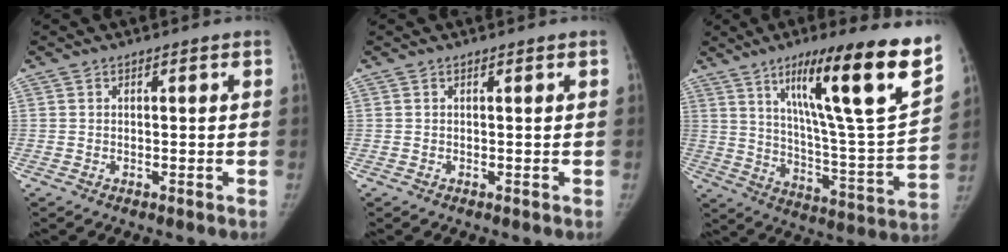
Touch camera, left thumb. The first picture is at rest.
{"total": 0.0}
{"total": 25.5, "force": [14.3, 2.8, 21.0], "torque": [-0.299, -0.052, 0.227]}